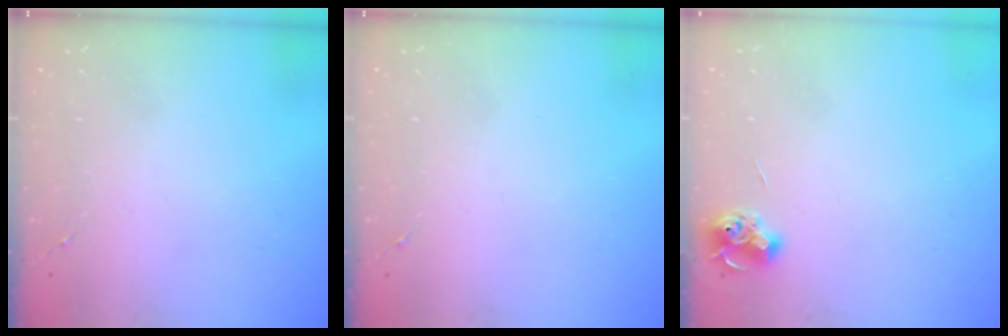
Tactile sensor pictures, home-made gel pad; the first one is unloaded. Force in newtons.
{"total": 0.0}
{"total": 6.5, "press": 6.5, "slide": 0.8}